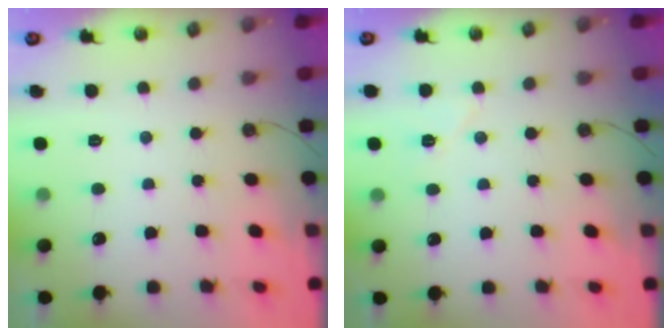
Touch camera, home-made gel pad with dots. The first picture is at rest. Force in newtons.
{"total": 5.4, "press": 5.3, "slide": 1.2}